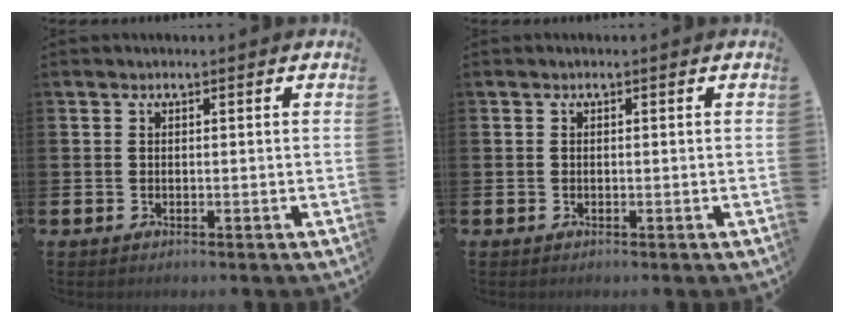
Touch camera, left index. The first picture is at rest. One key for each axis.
{"total": 0.0}